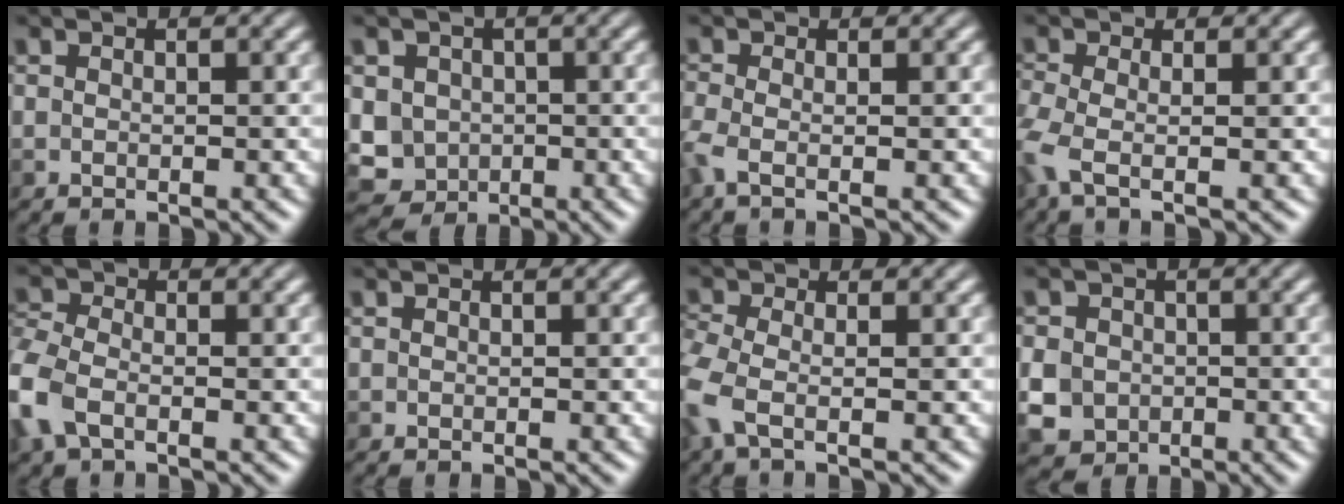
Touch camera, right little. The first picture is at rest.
{"total": 5.8, "force": [0.4, 5.4, 2.2], "torque": [-0.045, 0.029, -0.014]}
{"total": 1.7, "force": [-0.7, 0.6, 1.4], "torque": [-0.045, 0.005, -0.019]}
{"total": 2.9, "force": [-0.8, 1.1, 2.5], "torque": [-0.077, 0.006, -0.023]}
{"total": 5.0, "force": [-1.6, 3.0, 3.6], "torque": [-0.105, 0.007, -0.044]}
{"total": 0.0}
{"total": 3.5, "force": [-1.1, 1.5, 2.9], "torque": [-0.087, 0.007, -0.030]}
{"total": 7.0, "force": [-1.3, 6.4, 2.5], "torque": [-0.067, 0.007, -0.048]}